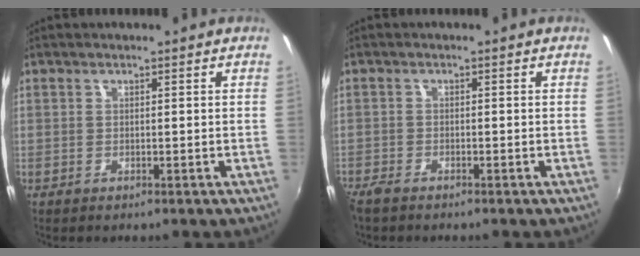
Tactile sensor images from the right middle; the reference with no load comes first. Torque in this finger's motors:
{"motor_torque": [0.03, -0.04, 0.17, 0.03]}